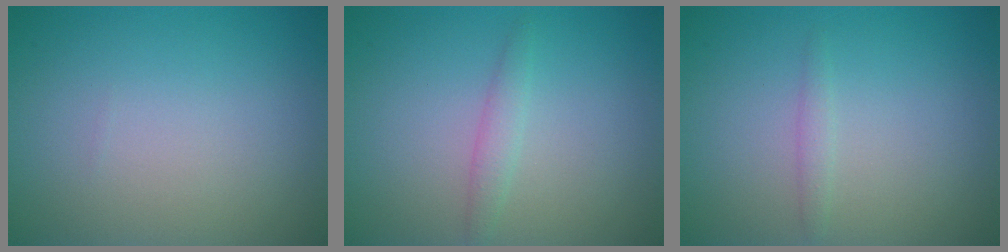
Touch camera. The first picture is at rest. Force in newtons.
{"total": 1.4, "press": 1.4, "slide": 0.1}
{"total": 0.9, "press": 0.9, "slide": 0.1}